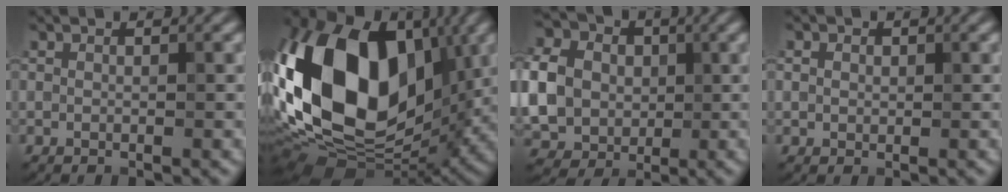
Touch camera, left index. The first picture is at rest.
{"total": 18.1, "force": [1.9, 11.9, 13.5], "torque": [-0.265, 0.019, 0.012]}
{"total": 9.2, "force": [0.3, 7.8, 4.9], "torque": [-0.125, 0.009, -0.010]}
{"total": 1.1, "force": [0.4, 0.9, 0.3], "torque": [-0.004, 0.000, 0.002]}